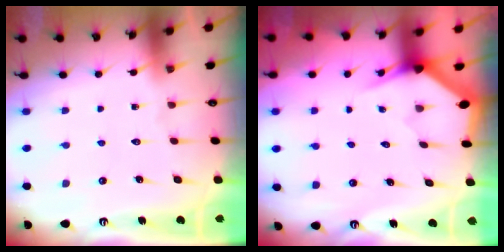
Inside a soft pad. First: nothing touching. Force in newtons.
{"total": 3.2, "press": 3.2, "slide": 0.1}